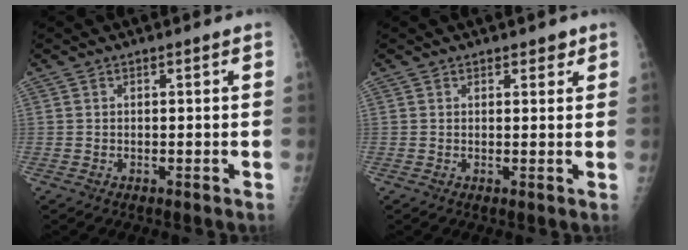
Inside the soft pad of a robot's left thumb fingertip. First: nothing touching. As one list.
[{"total": 2.0, "force": [1.4, 1.2, 0.8], "torque": [0.010, -0.006, 0.014]}]